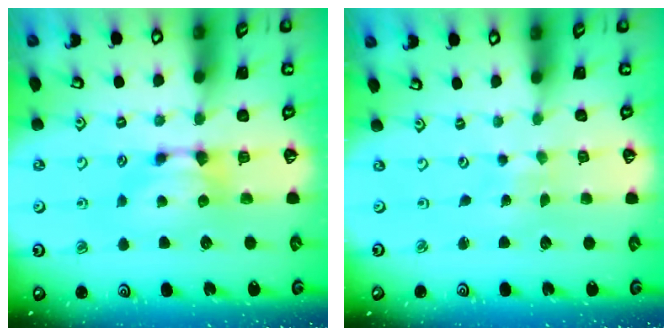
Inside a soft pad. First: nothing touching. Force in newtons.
{"total": 5.9, "press": 5.9, "slide": 0.3}